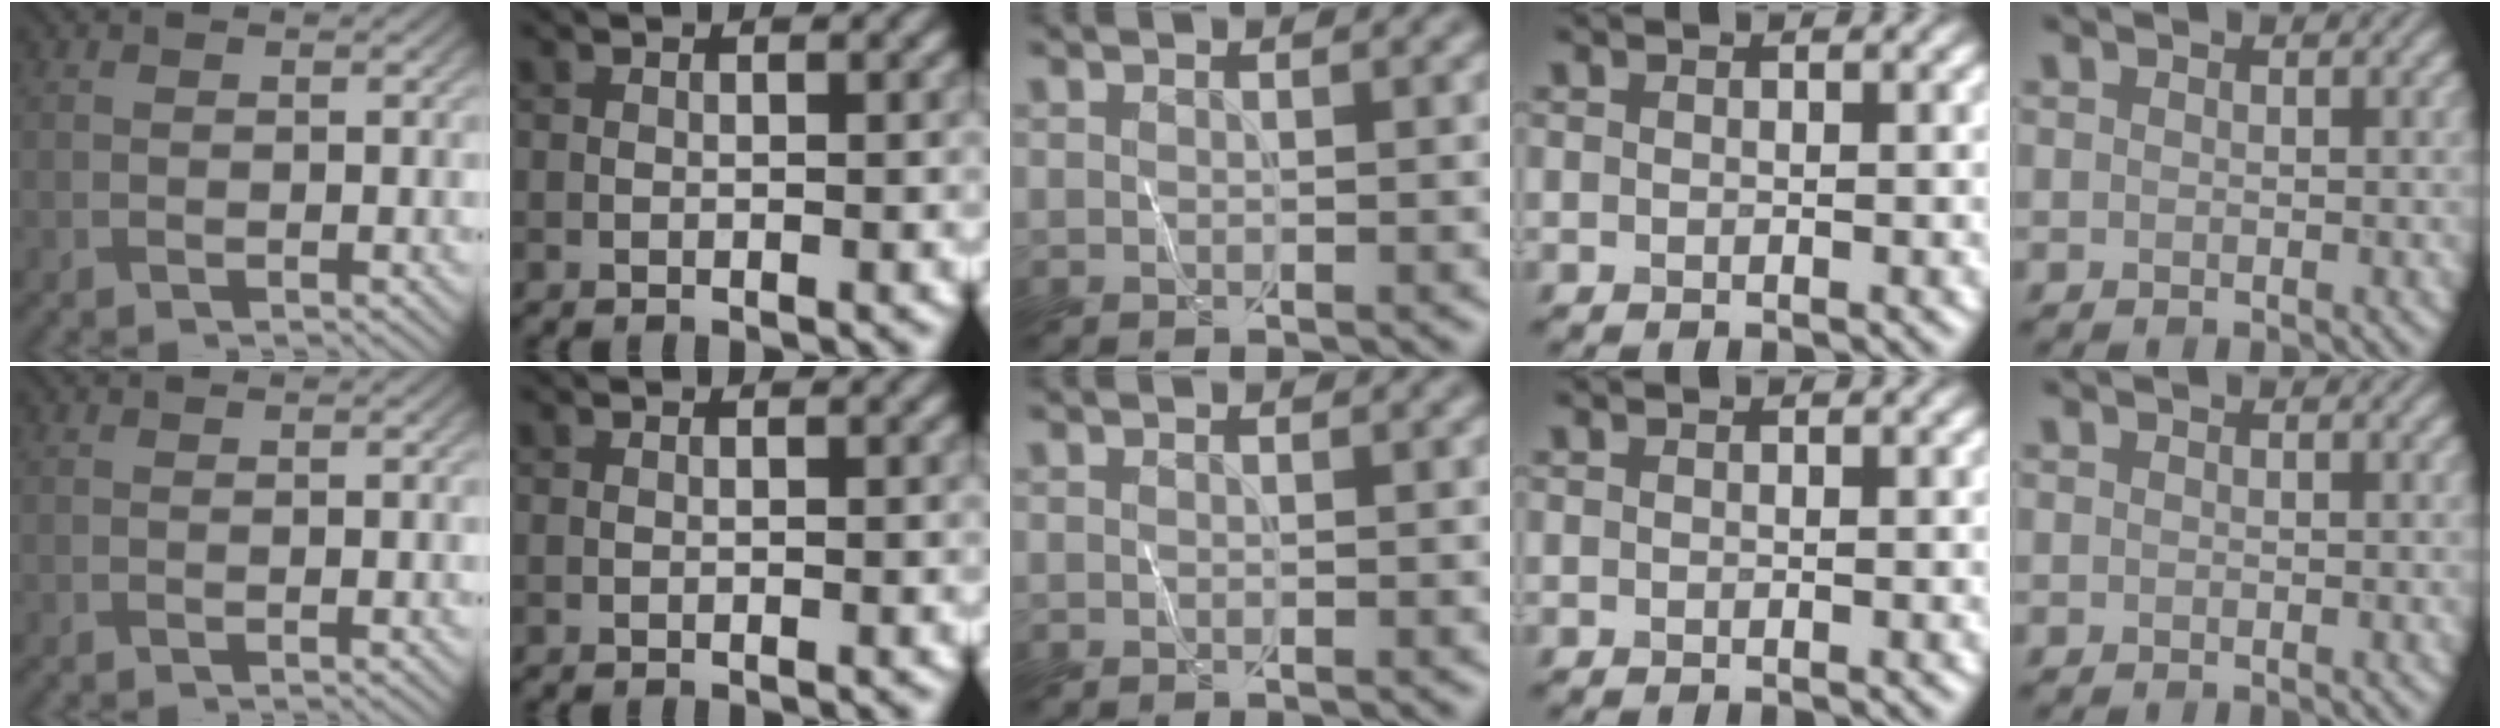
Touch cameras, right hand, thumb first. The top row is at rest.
{}